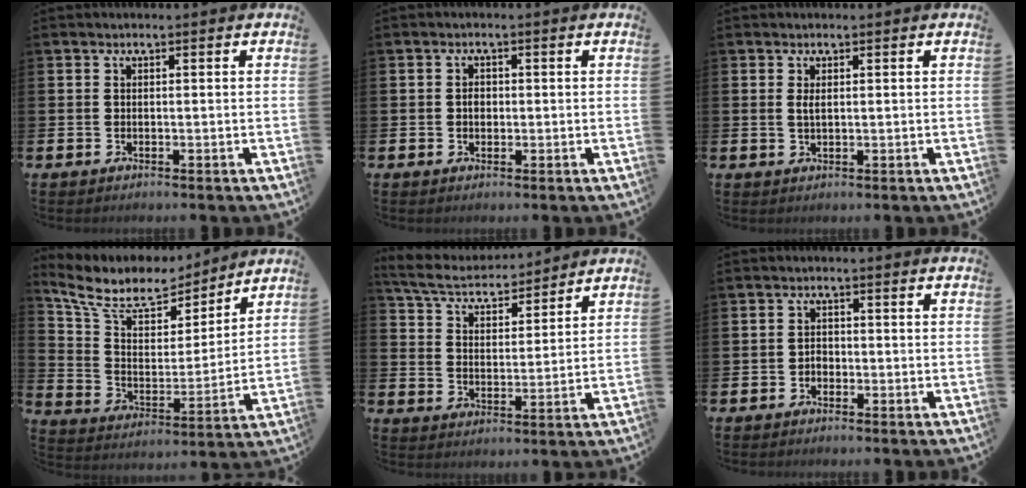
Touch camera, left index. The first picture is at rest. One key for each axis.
{"total": 1.4, "fx": 0.0, "fy": 1.2, "fz": 0.8, "tx": 0.007, "ty": -0.001, "tz": -0.006}
{"total": 1.2, "fx": 0.5, "fy": 0.5, "fz": 0.9, "tx": -0.005, "ty": -0.003, "tz": 0.004}
{"total": 9.9, "fx": 8.4, "fy": 4.1, "fz": 3.2, "tx": -0.103, "ty": -0.057, "tz": 0.147}
{"total": 6.0, "fx": 5.6, "fy": 1.2, "fz": 1.5, "tx": -0.052, "ty": -0.036, "tz": 0.097}
{"total": 1.3, "fx": -0.6, "fy": 1.1, "fz": 0.4, "tx": -0.003, "ty": 0.000, "tz": -0.014}